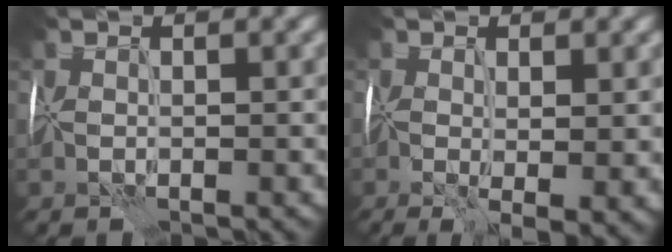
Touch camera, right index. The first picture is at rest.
{"total": 4.2, "force": [-0.5, 1.5, 3.9], "torque": [-0.071, -0.016, -0.007]}